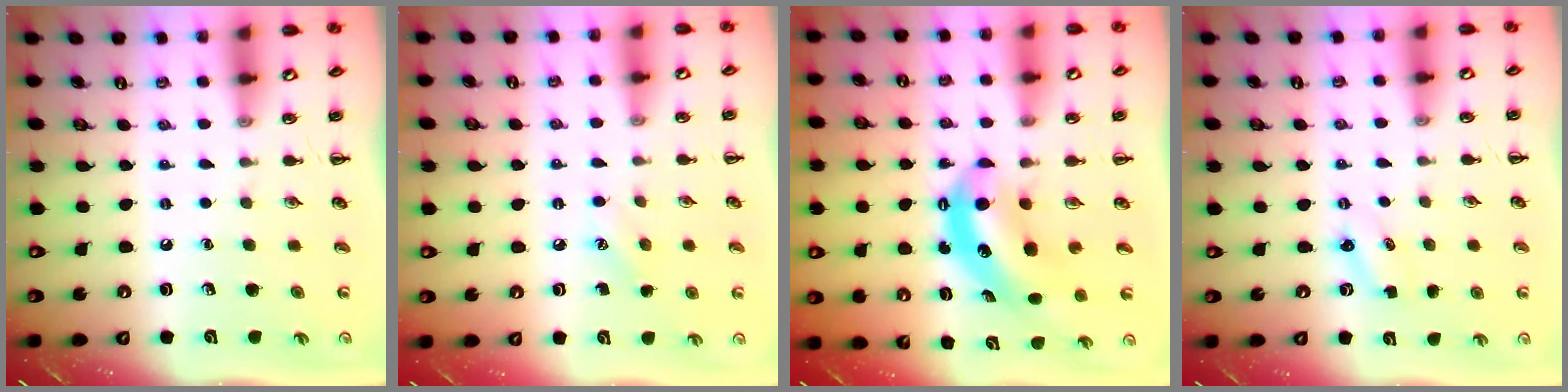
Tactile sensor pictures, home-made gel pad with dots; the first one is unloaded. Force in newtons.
{"total": 6.8, "press": 6.6, "slide": 1.7}
{"total": 6.1, "press": 6.1, "slide": 1.0}
{"total": 2.2, "press": 2.1, "slide": 0.6}